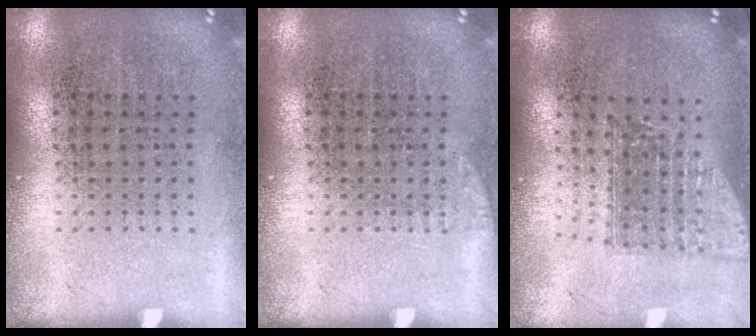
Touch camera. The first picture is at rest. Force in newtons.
{"total": 0.6, "press": 0.6, "slide": 0.2}
{"total": 1.6, "press": 1.2, "slide": 1.0}